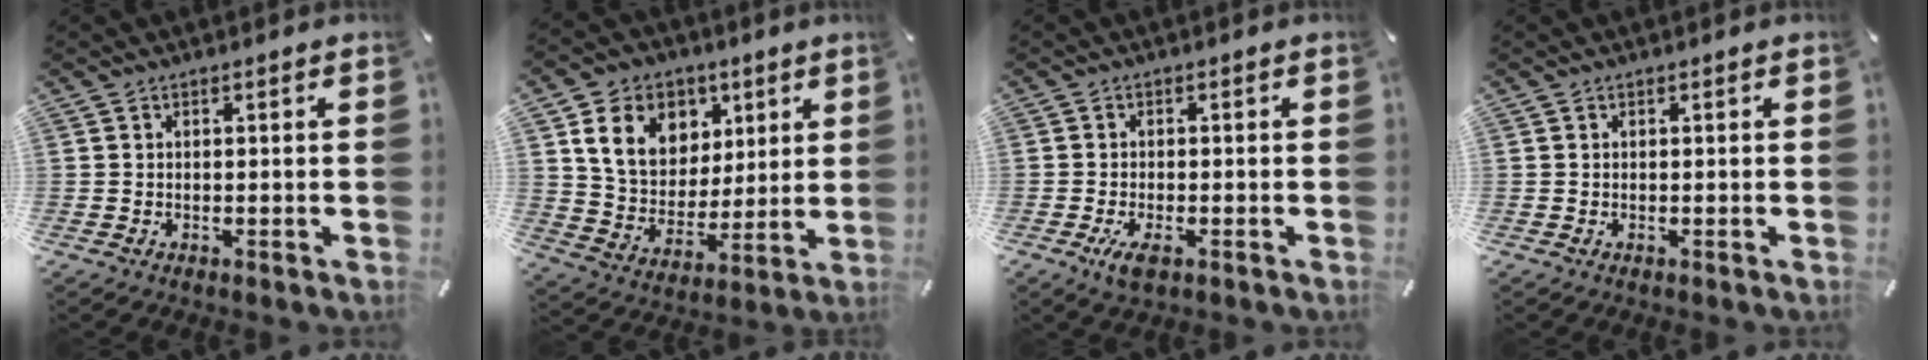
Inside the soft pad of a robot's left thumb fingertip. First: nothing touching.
{"total": 14.5, "force": [6.0, 11.8, 6.1], "torque": [-0.103, -0.013, 0.118]}
{"total": 3.3, "force": [-1.5, 1.7, 2.5], "torque": [-0.053, 0.001, -0.027]}
{"total": 0.0}